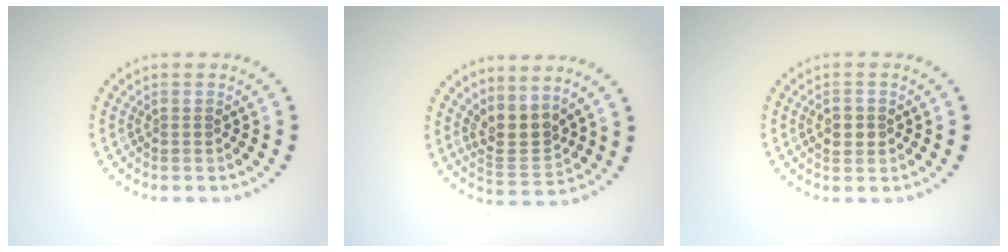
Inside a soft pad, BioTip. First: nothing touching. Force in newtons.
{"total": 2.9, "press": 2.4, "slide": 1.7}
{"total": 2.2, "press": 2.2, "slide": 0.1}